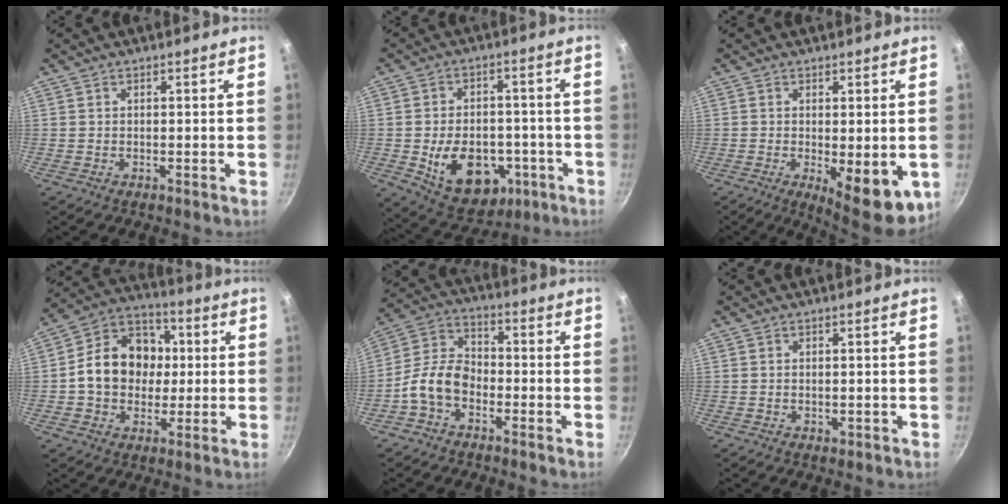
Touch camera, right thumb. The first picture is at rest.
{"total": 16.3, "force": [-4.4, 11.3, 10.8], "torque": [-0.135, 0.019, -0.045]}
{"total": 10.2, "force": [-2.2, 3.6, 9.3], "torque": [-0.106, -0.009, -0.016]}
{"total": 15.4, "force": [0.5, 12.5, 9.0], "torque": [-0.114, 0.026, -0.005]}
{"total": 9.4, "force": [-3.7, 6.3, 6.0], "torque": [-0.097, 0.043, -0.087]}
{"total": 0.8, "force": [-0.1, 0.5, 0.7], "torque": [-0.009, -0.001, -0.001]}